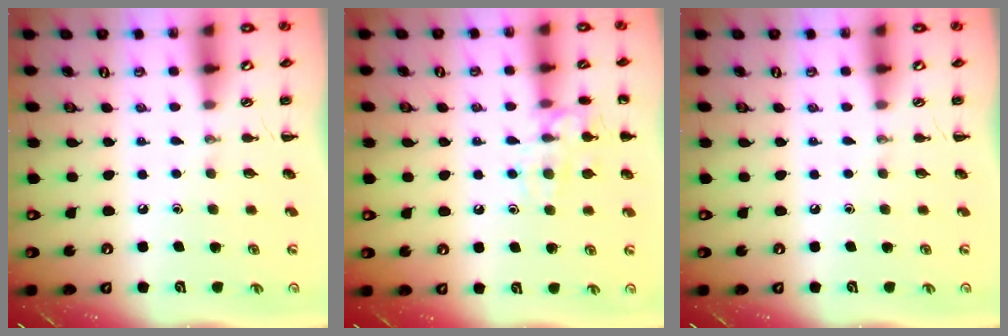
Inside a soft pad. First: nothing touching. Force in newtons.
{"total": 12.0, "press": 11.9, "slide": 0.7}
{"total": 0.0}